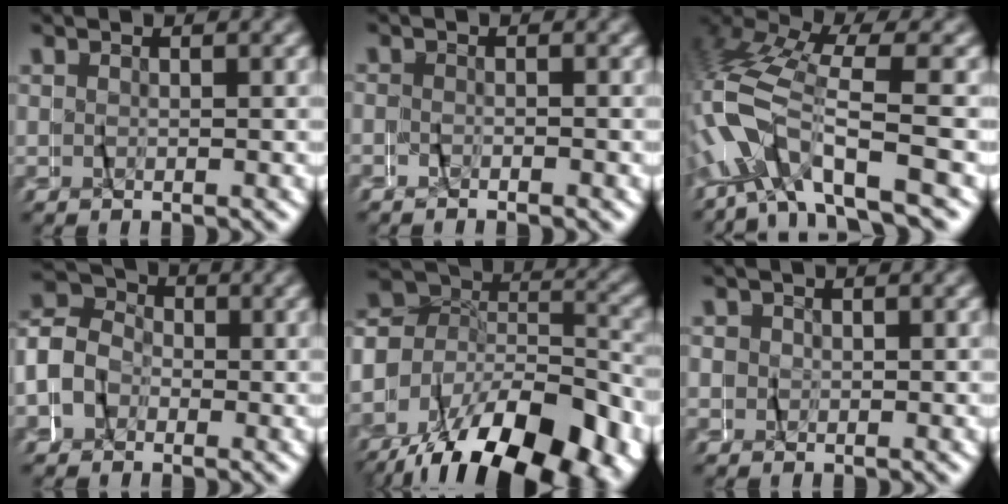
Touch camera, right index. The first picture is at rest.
{"total": 2.3, "force": [0.0, 1.7, 1.6], "torque": [-0.041, 0.005, -0.009]}
{"total": 4.5, "force": [-1.9, 2.3, 3.4], "torque": [-0.117, -0.005, -0.037]}
{"total": 7.6, "force": [-0.8, 7.0, 3.0], "torque": [-0.082, 0.001, -0.031]}
{"total": 16.5, "force": [-6.4, 11.2, 10.2], "torque": [-0.205, -0.028, -0.099]}
{"total": 1.9, "force": [0.3, 1.8, 0.7], "torque": [-0.026, 0.000, 0.005]}